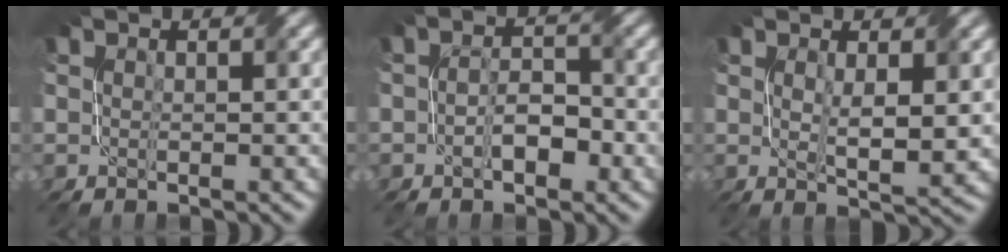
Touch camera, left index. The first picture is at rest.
{"total": 2.8, "force": [-1.2, 1.4, 2.0], "torque": [-0.035, 0.006, -0.021]}
{"total": 3.2, "force": [0.7, 0.7, 3.1], "torque": [-0.057, -0.005, 0.017]}